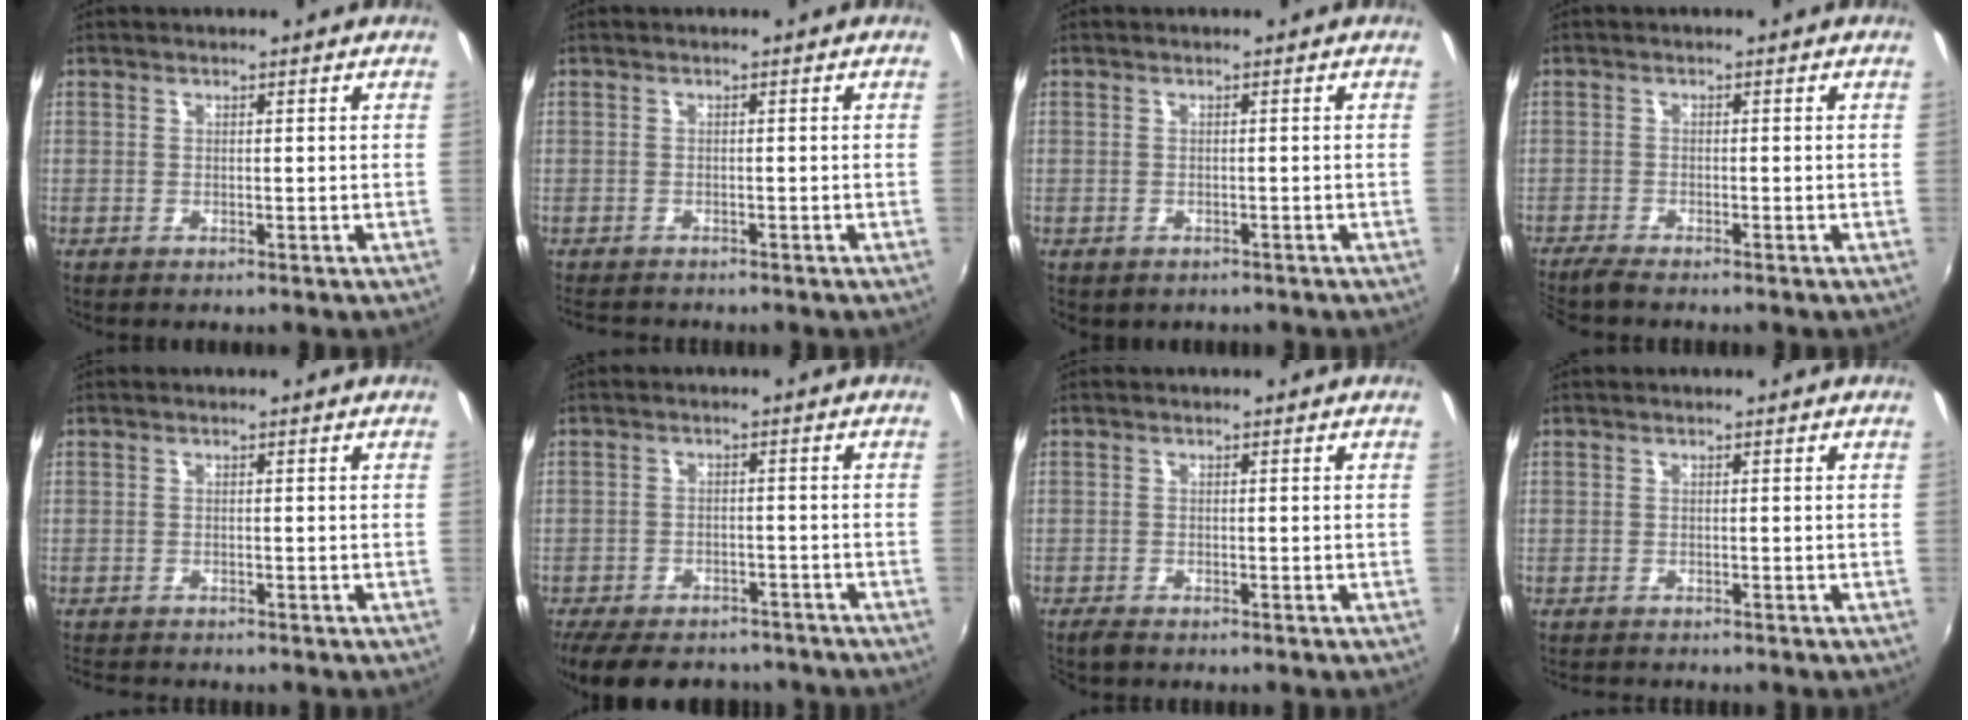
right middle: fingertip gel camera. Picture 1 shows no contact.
{"total": 4.4, "force": [-4.1, 0.6, 1.3], "torque": [-0.037, -0.016, -0.068]}
{"total": 1.5, "force": [-0.9, 1.0, 0.6], "torque": [-0.015, -0.004, -0.008]}
{"total": 3.8, "force": [-3.4, 0.1, 1.6], "torque": [-0.046, -0.018, -0.065]}
{"total": 3.7, "force": [-3.5, 0.4, 1.1], "torque": [-0.032, -0.018, -0.060]}
{"total": 16.0, "force": [-13.1, 6.4, 6.7], "torque": [-0.153, -0.008, -0.184]}
{"total": 1.8, "force": [-1.7, 0.5, 0.5], "torque": [-0.017, -0.007, -0.033]}
{"total": 1.9, "force": [-1.8, 0.1, 0.5], "torque": [-0.014, -0.012, -0.029]}